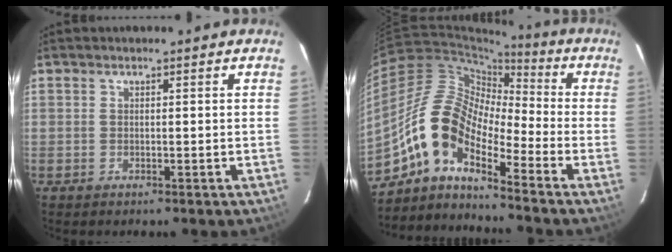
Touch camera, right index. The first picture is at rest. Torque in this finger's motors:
{"motor_torque": [1.52, -0.62, 0.82, 0.21]}